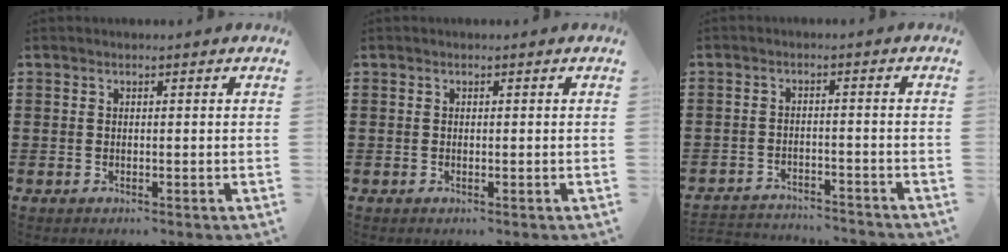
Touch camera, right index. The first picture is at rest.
{"total": 0.0}
{"total": 3.0, "force": [-3.0, 0.2, 0.1], "torque": [-0.008, 0.000, -0.064]}